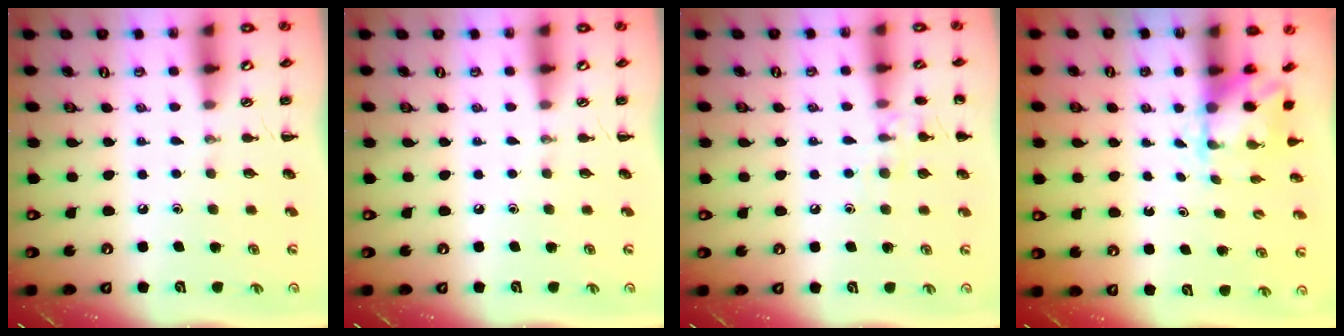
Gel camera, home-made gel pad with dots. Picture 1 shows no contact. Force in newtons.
{"total": 0.0}
{"total": 9.2, "press": 8.9, "slide": 2.0}
{"total": 2.1, "press": 2.0, "slide": 0.7}